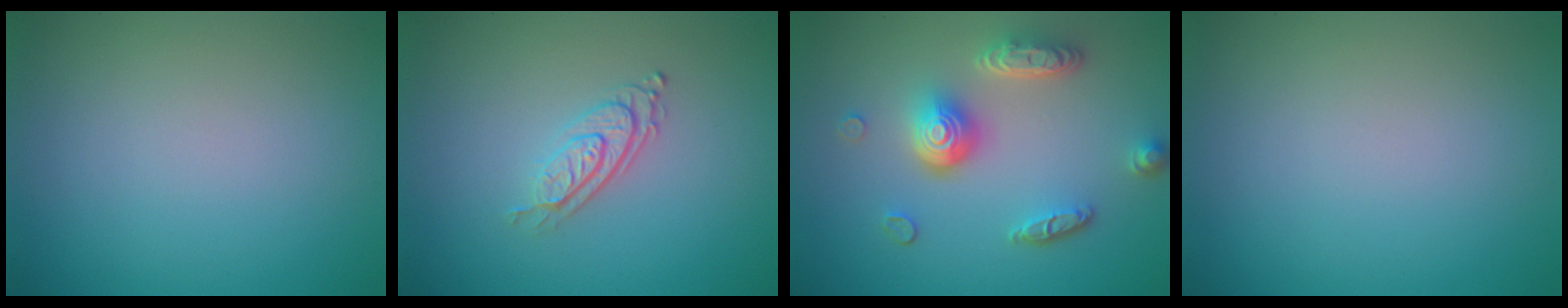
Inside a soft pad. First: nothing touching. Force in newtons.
{"total": 2.8, "press": 2.1, "slide": 1.9}
{"total": 5.1, "press": 3.8, "slide": 3.4}
{"total": 0.0}